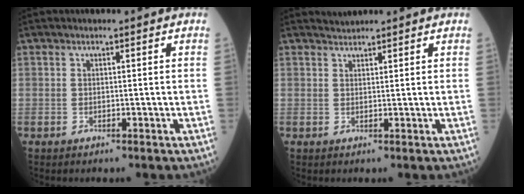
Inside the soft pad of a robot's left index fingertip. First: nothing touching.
{"total": 1.2, "force": [1.2, -0.2, -0.3], "torque": [0.000, 0.005, 0.025]}